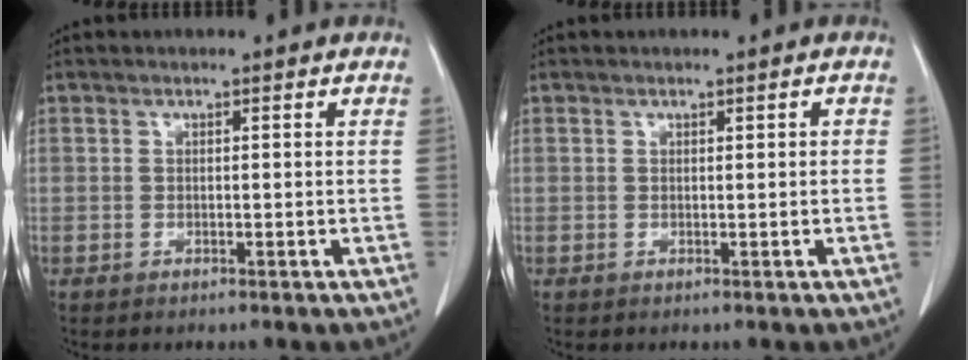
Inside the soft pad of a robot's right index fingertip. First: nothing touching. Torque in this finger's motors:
{"motor_torque": [-0.29, 0.11, -0.03, -0.01]}